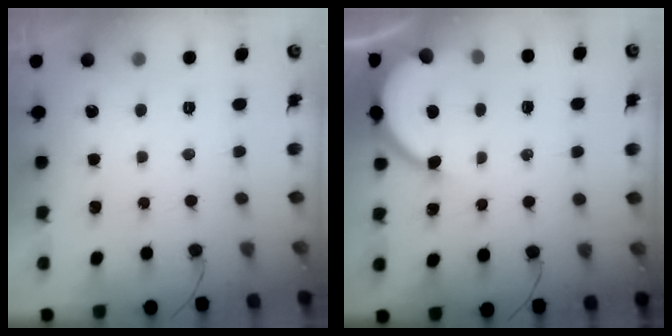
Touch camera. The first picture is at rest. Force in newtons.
{"total": 7.5, "press": 7.4, "slide": 0.9}